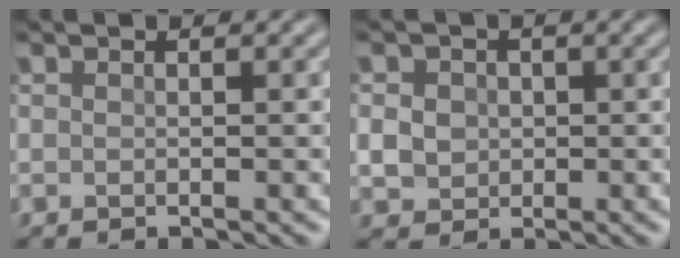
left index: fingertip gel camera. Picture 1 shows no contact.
{"total": 3.1, "force": [0.3, 2.8, 1.4], "torque": [-0.026, 0.006, 0.001]}